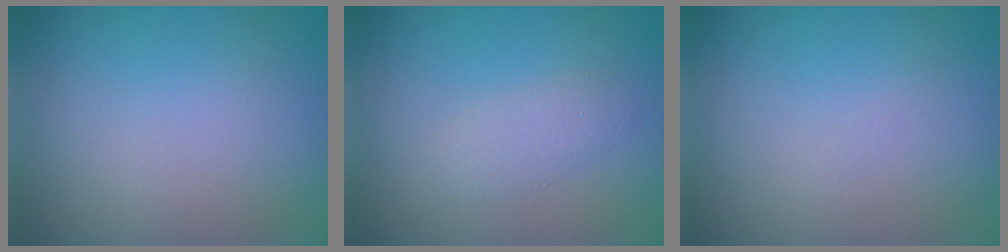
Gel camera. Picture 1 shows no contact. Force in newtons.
{"total": 1.6, "press": 1.6, "slide": 0.0}
{"total": 0.0}